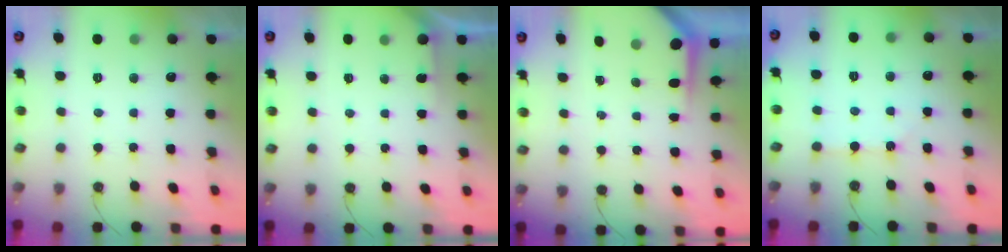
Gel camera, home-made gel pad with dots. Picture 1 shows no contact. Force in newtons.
{"total": 1.5, "press": 1.5, "slide": 0.2}
{"total": 3.5, "press": 3.5, "slide": 0.3}
{"total": 1.8, "press": 1.8, "slide": 0.4}